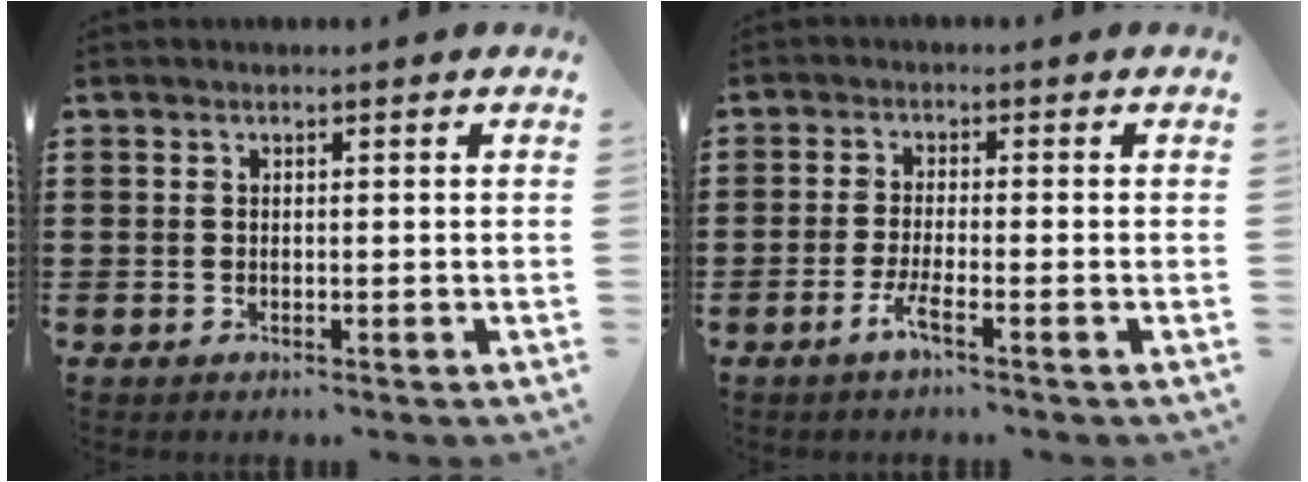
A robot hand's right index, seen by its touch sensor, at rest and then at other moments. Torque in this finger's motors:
{"motor_torque": [2.14, 0.00, 0.11, 0.07]}